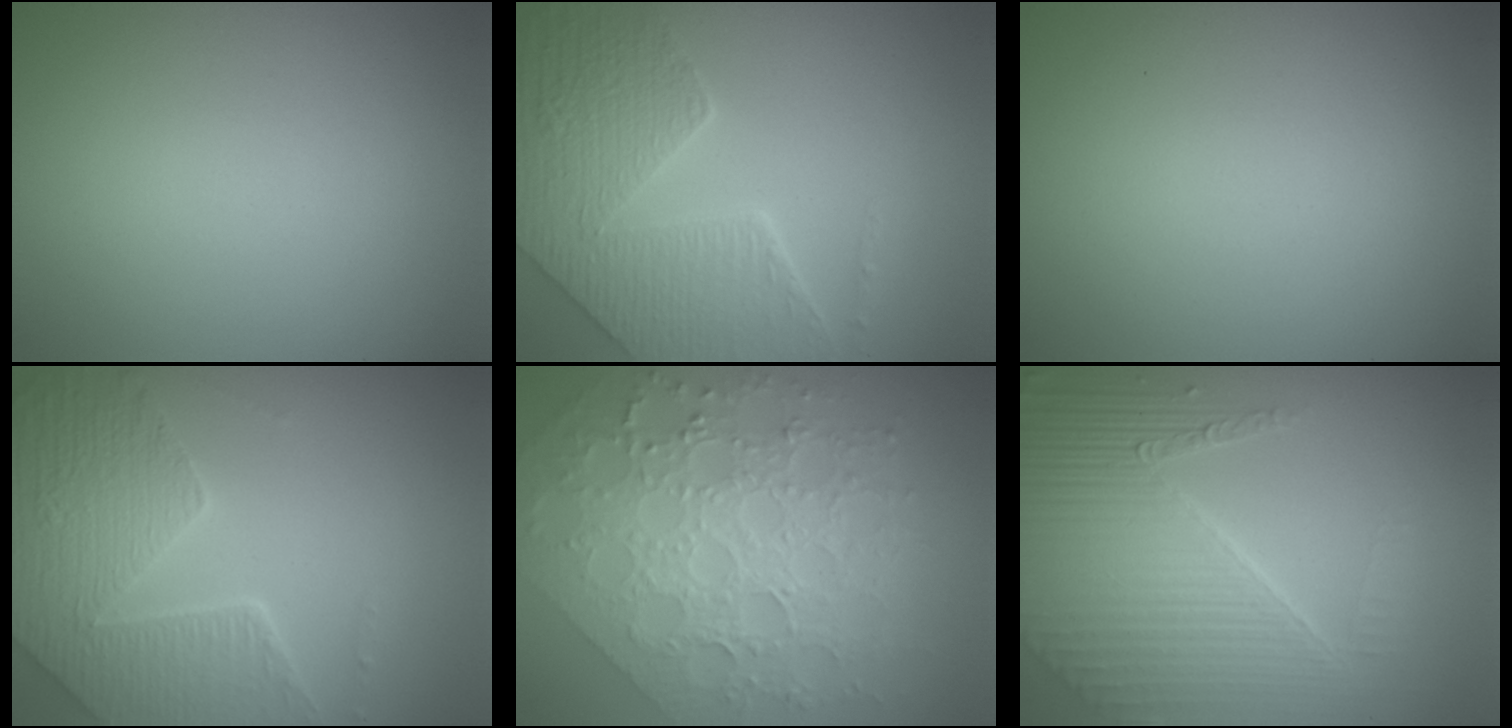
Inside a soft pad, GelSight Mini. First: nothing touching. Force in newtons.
{"total": 8.0, "press": 6.1, "slide": 5.2}
{"total": 0.0}
{"total": 7.6, "press": 5.7, "slide": 5.1}
{"total": 8.4, "press": 6.1, "slide": 5.7}
{"total": 8.2, "press": 5.7, "slide": 5.9}